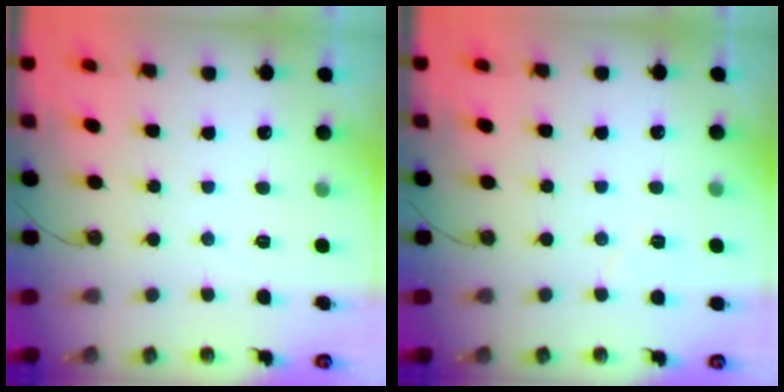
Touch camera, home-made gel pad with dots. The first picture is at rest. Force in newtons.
{"total": 3.3, "press": 2.6, "slide": 2.1}